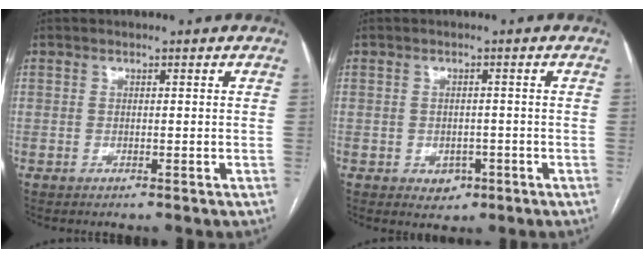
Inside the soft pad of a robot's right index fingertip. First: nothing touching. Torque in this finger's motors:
{"motor_torque": [0.56, -0.53, 0.08, 0.01]}